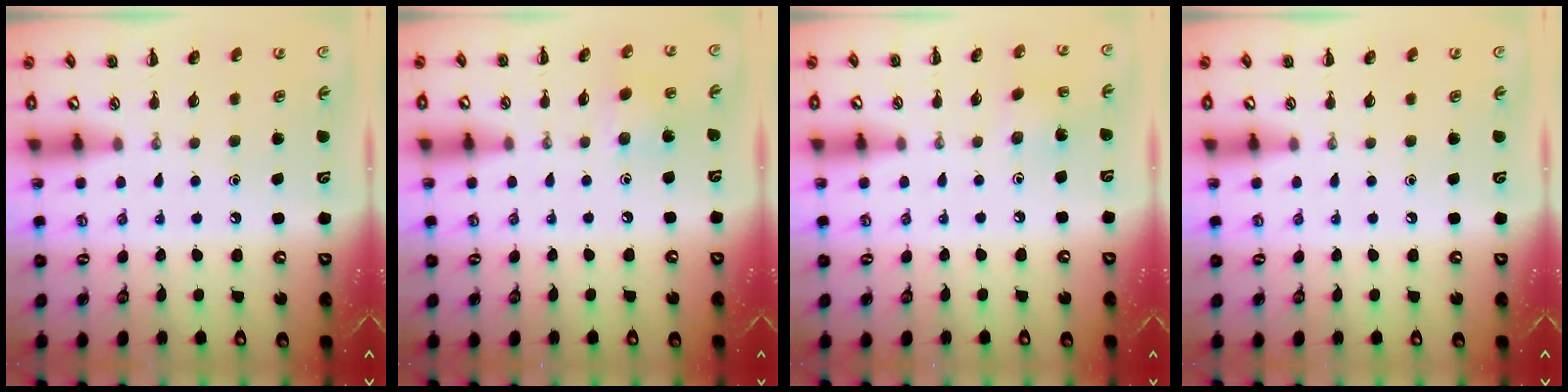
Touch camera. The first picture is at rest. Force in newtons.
{"total": 5.2, "press": 5.1, "slide": 0.9}
{"total": 3.4, "press": 3.3, "slide": 1.1}
{"total": 0.0}